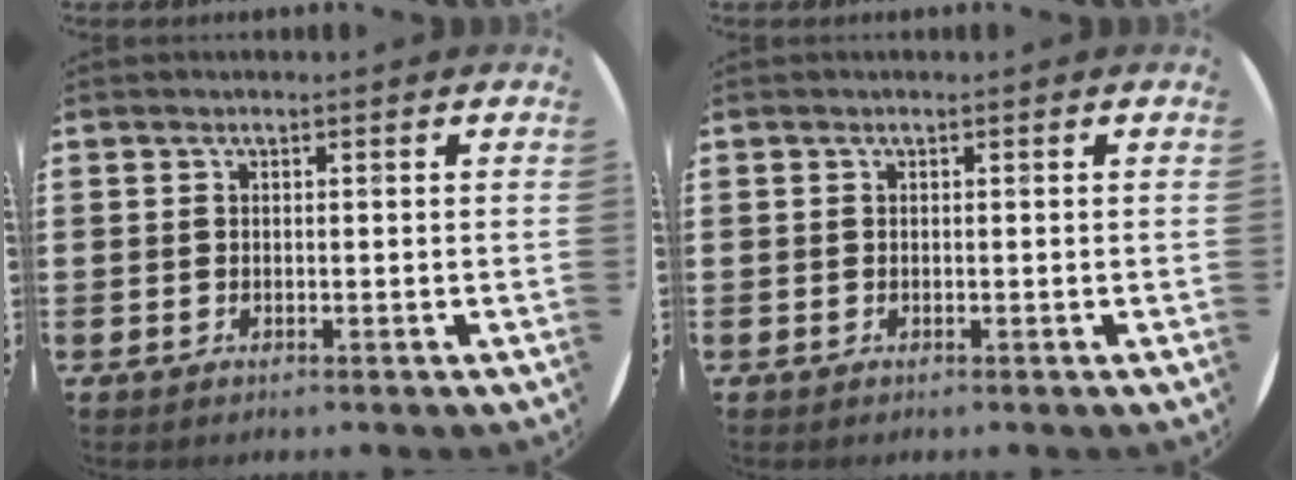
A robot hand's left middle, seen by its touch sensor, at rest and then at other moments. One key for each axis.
{"total": 0.0}